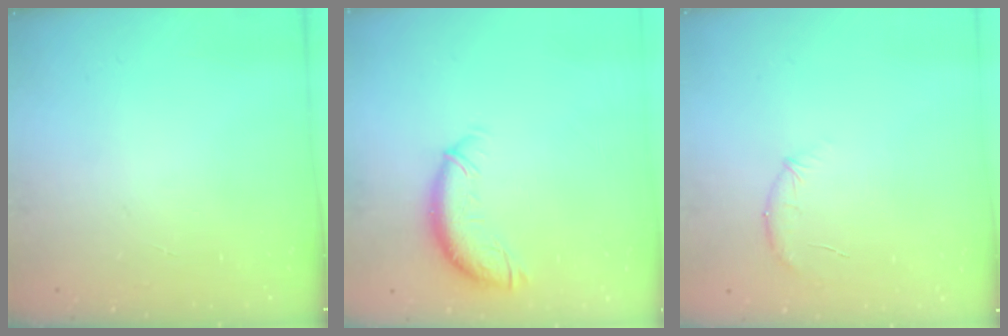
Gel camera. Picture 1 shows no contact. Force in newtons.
{"total": 10.3, "press": 10.3, "slide": 0.8}
{"total": 8.3, "press": 8.1, "slide": 1.7}